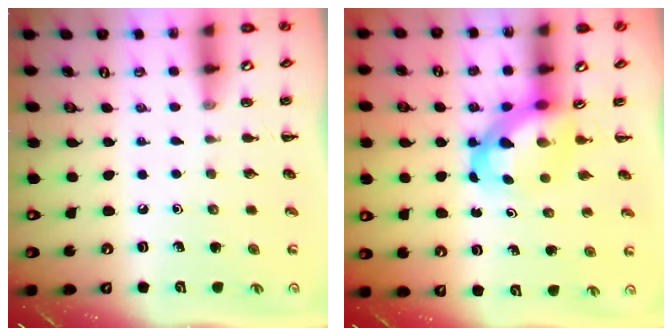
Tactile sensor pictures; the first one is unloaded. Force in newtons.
{"total": 4.6, "press": 4.4, "slide": 1.3}